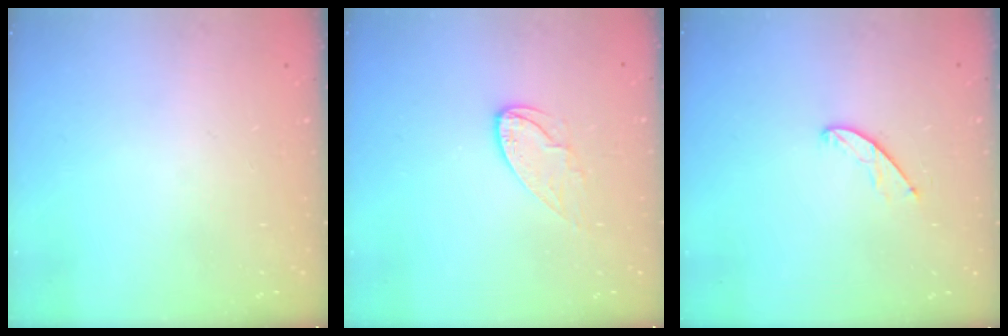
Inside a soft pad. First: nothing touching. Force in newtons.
{"total": 7.1, "press": 7.1, "slide": 0.5}
{"total": 4.7, "press": 4.7, "slide": 0.3}